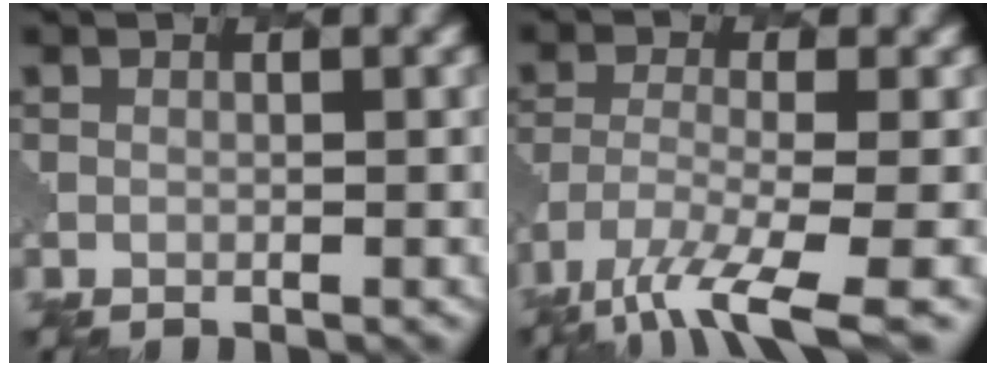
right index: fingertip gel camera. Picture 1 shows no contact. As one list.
[{"total": 7.3, "force": [-4.9, 1.9, 5.2], "torque": [-0.095, -0.018, -0.092]}]